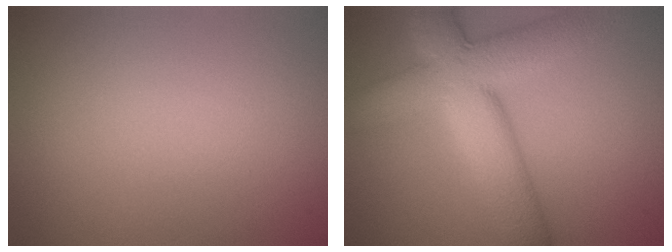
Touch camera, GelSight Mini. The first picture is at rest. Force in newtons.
{"total": 10.0, "press": 10.0, "slide": 0.7}